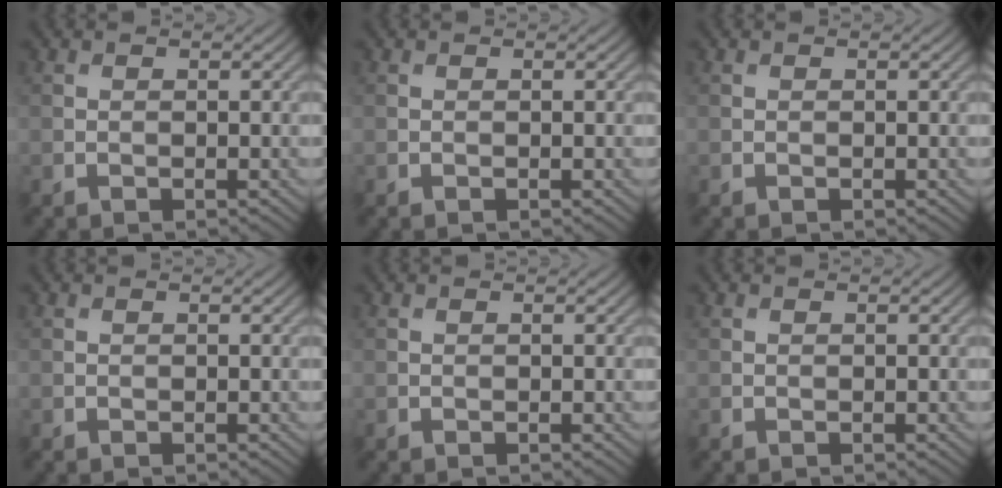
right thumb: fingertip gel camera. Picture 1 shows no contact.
{"total": 0.0}
{"total": 0.0}
{"total": 0.0}
{"total": 0.0}
{"total": 0.0}